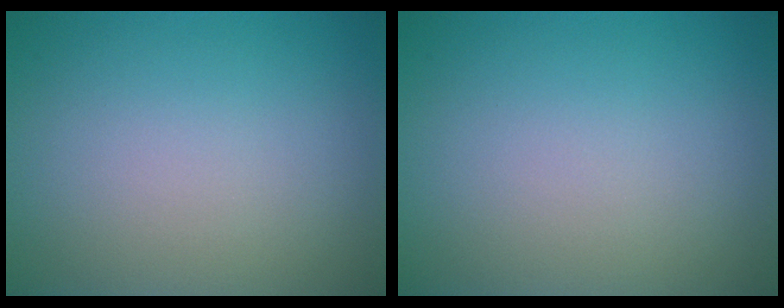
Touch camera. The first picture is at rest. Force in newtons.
{"total": 0.0}